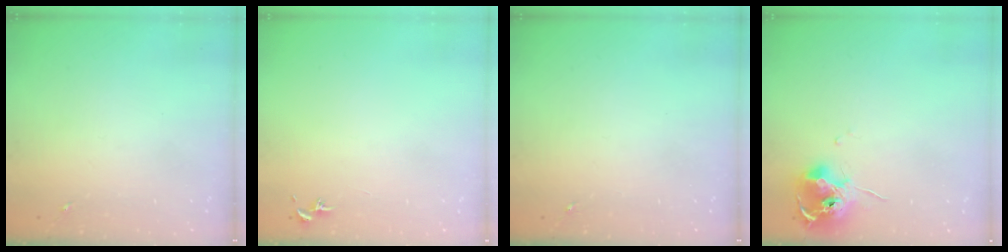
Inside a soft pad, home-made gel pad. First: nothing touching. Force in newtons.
{"total": 0.7, "press": 0.7, "slide": 0.3}
{"total": 0.0}
{"total": 11.7, "press": 11.7, "slide": 0.7}